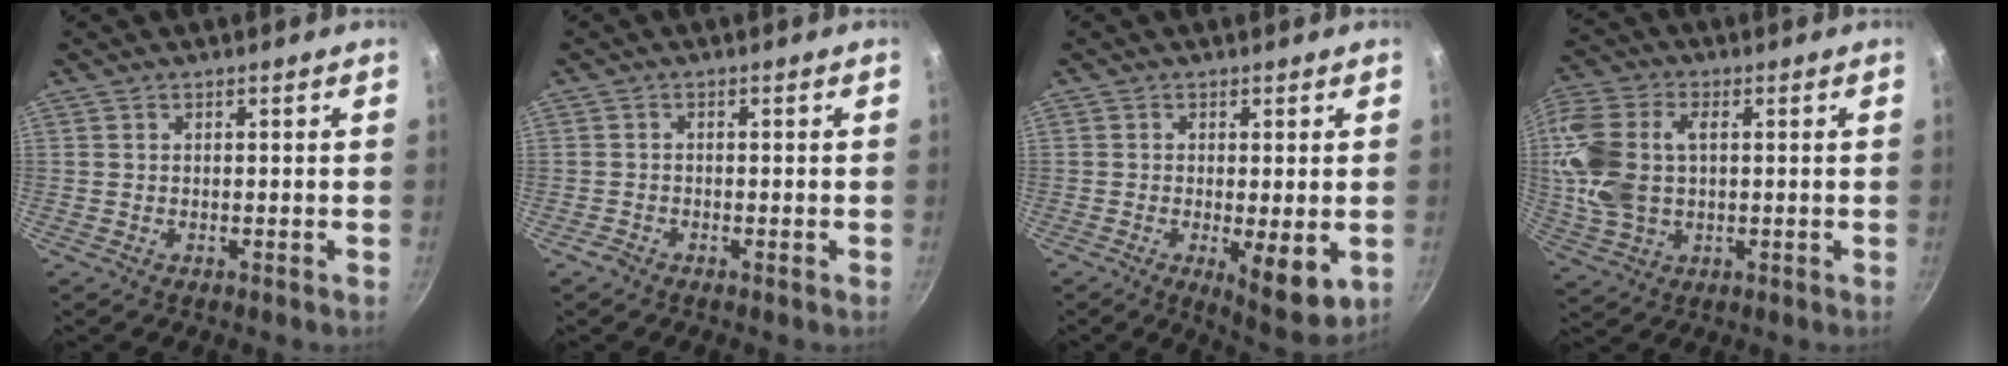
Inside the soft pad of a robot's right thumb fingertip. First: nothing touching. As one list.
[{"total": 1.1, "force": [-0.9, 0.5, 0.5], "torque": [-0.008, -0.001, -0.021]}, {"total": 8.4, "force": [-2.0, 2.6, 7.7], "torque": [-0.112, -0.023, -0.026]}, {"total": 15.9, "force": [1.5, 10.0, 12.3], "torque": [-0.296, 0.011, 0.030]}]